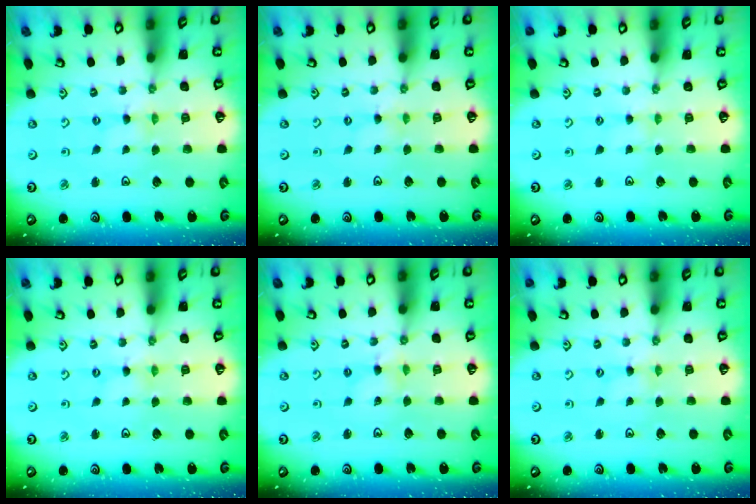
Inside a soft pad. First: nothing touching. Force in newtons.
{"total": 0.0}
{"total": 1.3, "press": 1.3, "slide": 0.4}
{"total": 0.0}
{"total": 2.0, "press": 2.0, "slide": 0.3}
{"total": 0.8, "press": 0.8, "slide": 0.2}